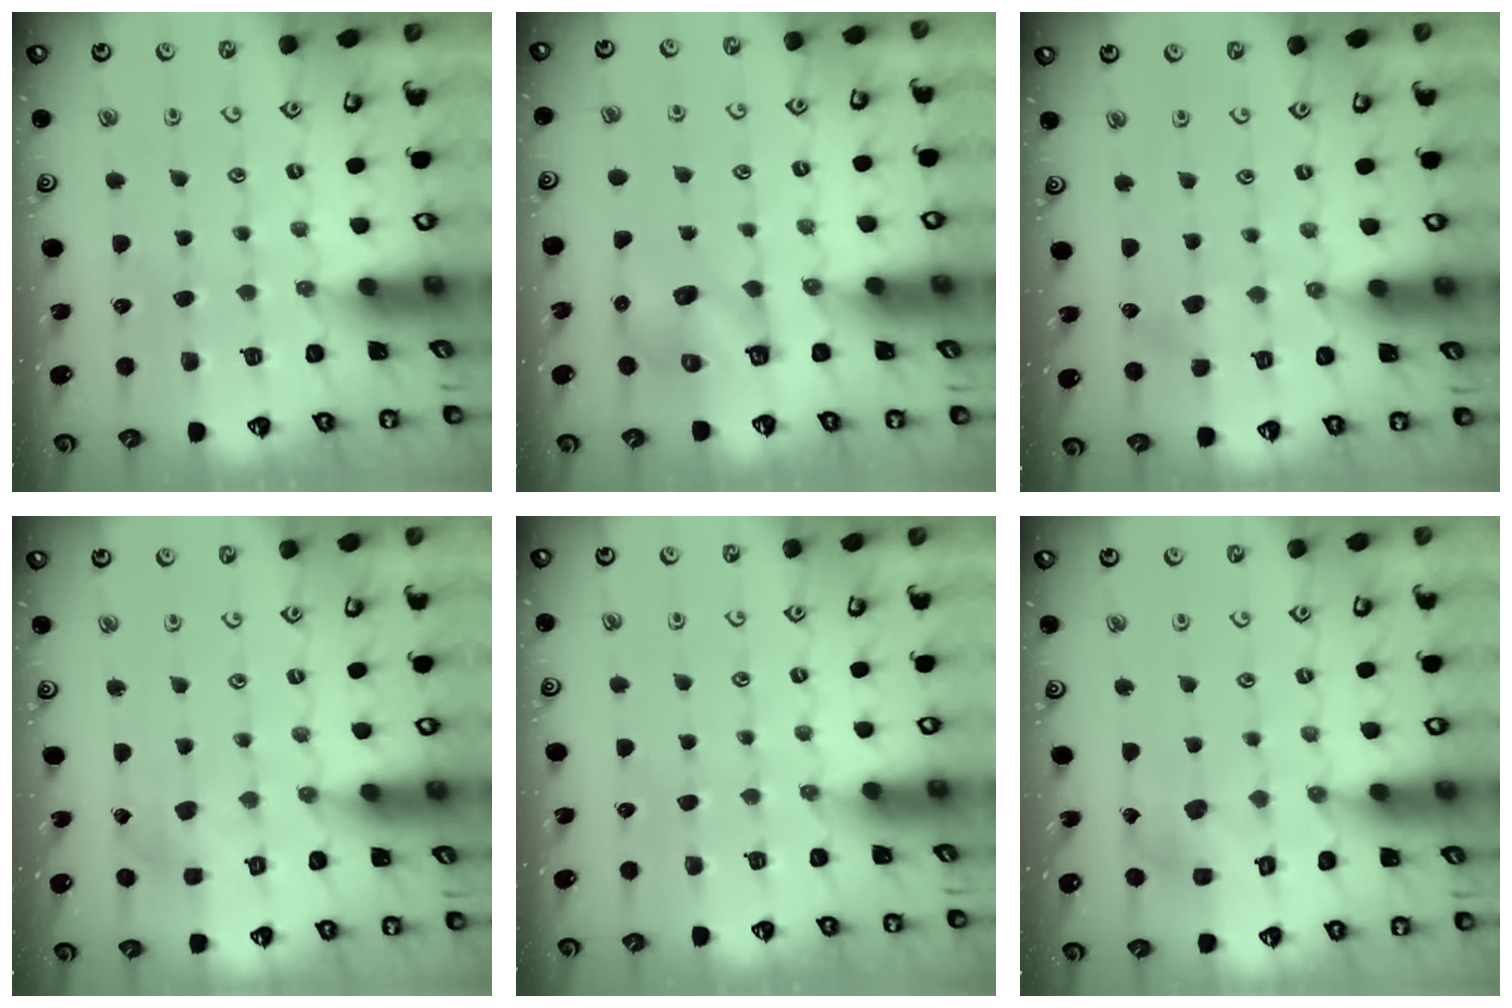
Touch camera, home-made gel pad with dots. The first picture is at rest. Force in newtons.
{"total": 6.4, "press": 6.3, "slide": 0.8}
{"total": 1.3, "press": 1.3, "slide": 0.2}
{"total": 2.3, "press": 2.2, "slide": 0.4}
{"total": 0.0}
{"total": 7.0, "press": 7.0, "slide": 0.6}